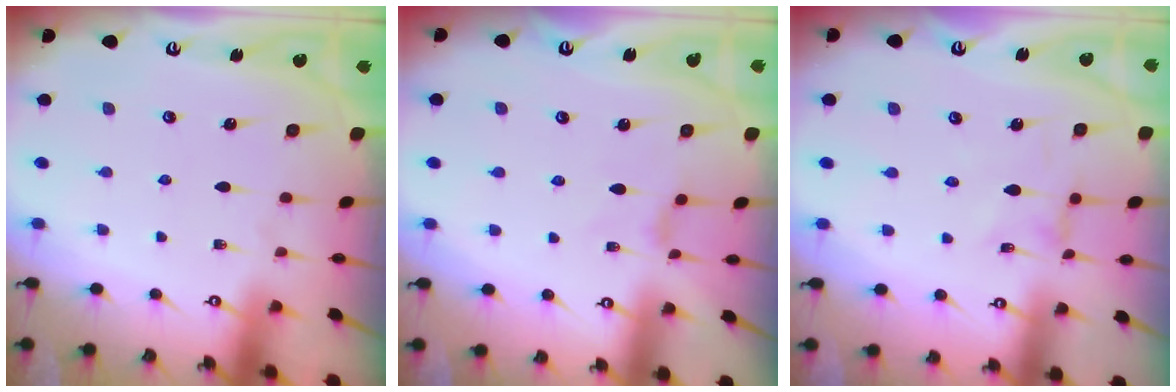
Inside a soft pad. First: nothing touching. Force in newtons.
{"total": 1.1, "press": 1.1, "slide": 0.4}
{"total": 1.4, "press": 1.3, "slide": 0.3}